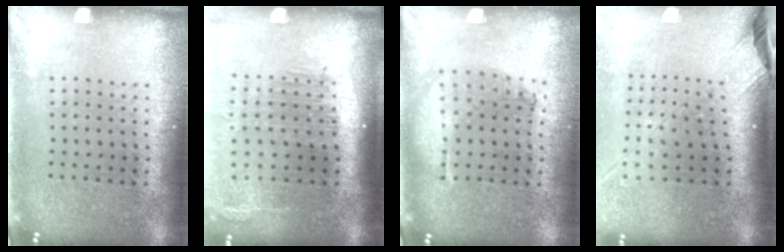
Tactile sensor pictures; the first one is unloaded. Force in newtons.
{"total": 2.3, "press": 1.8, "slide": 1.3}
{"total": 0.9, "press": 0.9, "slide": 0.2}
{"total": 2.6, "press": 1.9, "slide": 1.8}